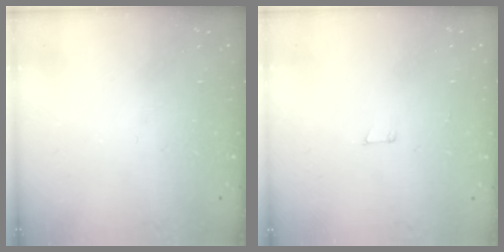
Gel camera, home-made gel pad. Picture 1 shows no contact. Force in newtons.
{"total": 2.9, "press": 2.9, "slide": 0.2}